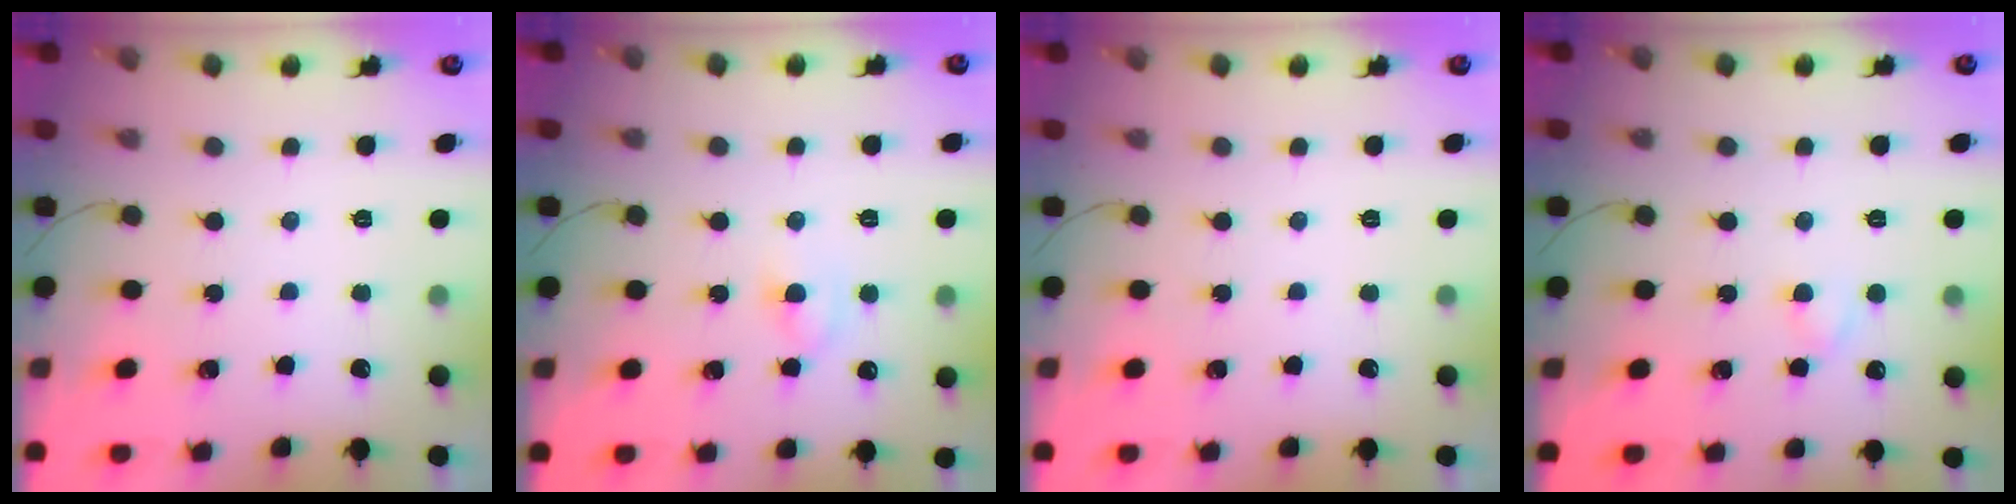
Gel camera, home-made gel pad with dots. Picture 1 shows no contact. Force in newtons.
{"total": 4.3, "press": 4.1, "slide": 1.4}
{"total": 0.0}
{"total": 2.0, "press": 1.8, "slide": 0.9}